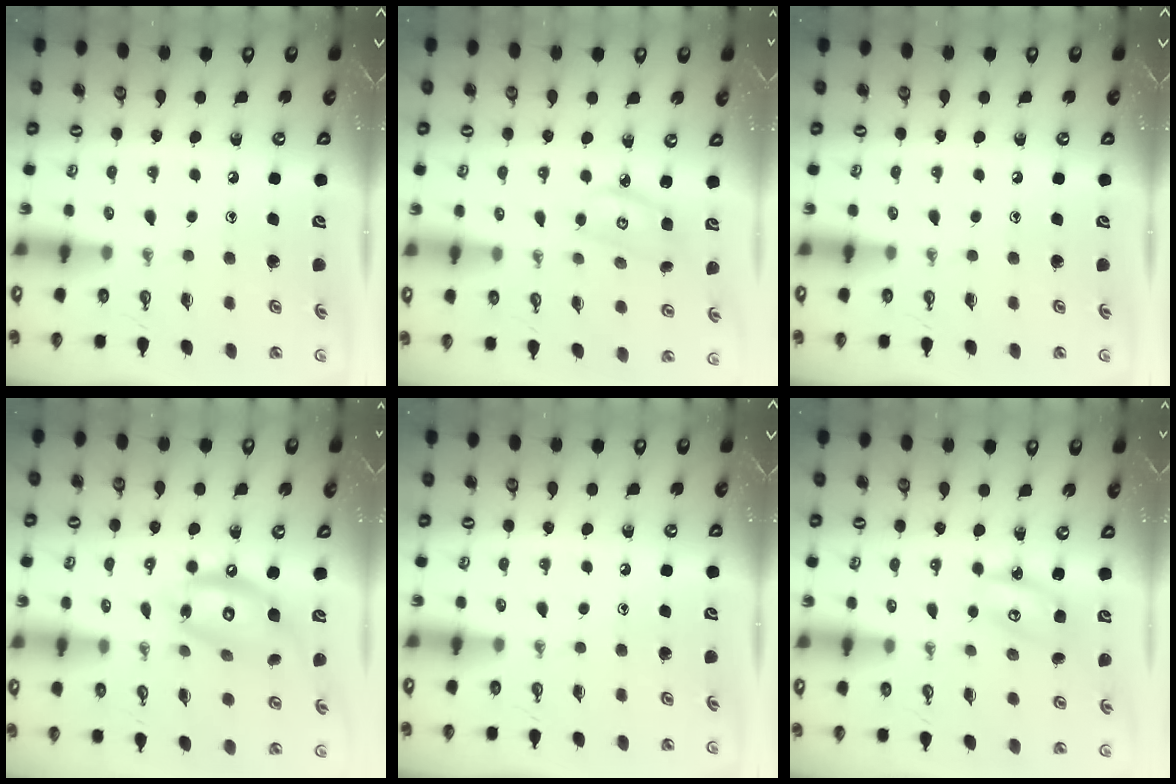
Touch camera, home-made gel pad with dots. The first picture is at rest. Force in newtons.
{"total": 4.7, "press": 4.7, "slide": 0.2}
{"total": 0.0}
{"total": 13.9, "press": 13.9, "slide": 1.1}
{"total": 0.0}
{"total": 4.3, "press": 4.3, "slide": 0.4}